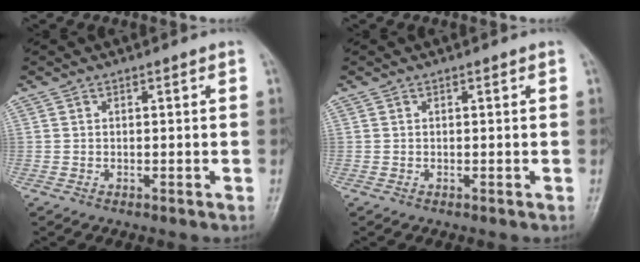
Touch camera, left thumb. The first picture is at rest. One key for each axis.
{"total": 0.0}